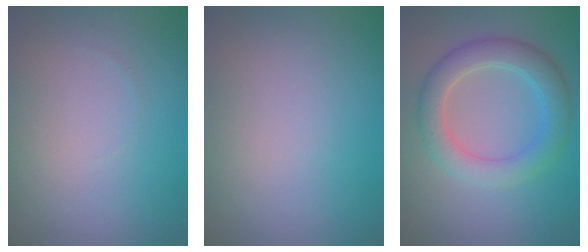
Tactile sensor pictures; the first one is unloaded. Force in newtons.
{"total": 0.0}
{"total": 4.6, "press": 4.6, "slide": 0.2}